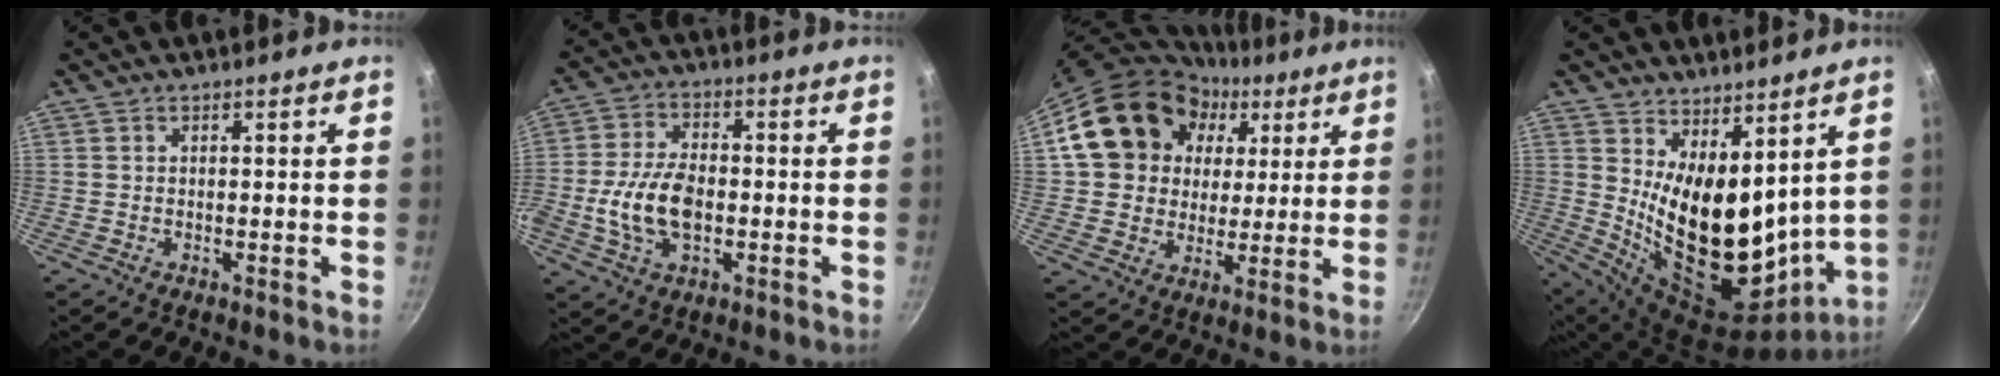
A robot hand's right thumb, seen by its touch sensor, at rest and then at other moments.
{"total": 11.3, "force": [-1.9, 6.7, 8.8], "torque": [-0.163, 0.020, -0.040]}
{"total": 19.8, "force": [6.0, 16.5, 9.2], "torque": [-0.147, 0.021, 0.102]}
{"total": 18.8, "force": [5.9, 9.8, 14.9], "torque": [-0.202, -0.082, 0.127]}